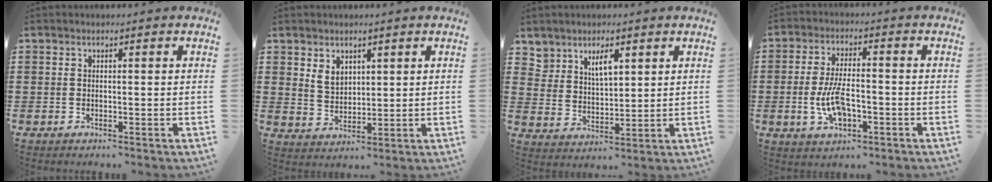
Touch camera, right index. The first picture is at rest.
{"total": 3.5, "force": [2.1, 2.5, 1.3], "torque": [-0.035, 0.010, 0.041]}
{"total": 4.8, "force": [3.5, 2.4, 2.3], "torque": [-0.049, -0.004, 0.064]}
{"total": 7.6, "force": [-2.0, 3.3, 6.5], "torque": [-0.145, -0.002, -0.040]}